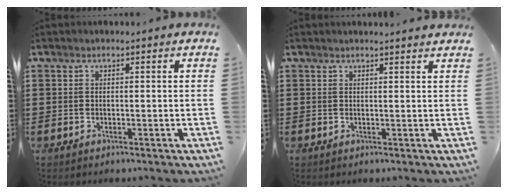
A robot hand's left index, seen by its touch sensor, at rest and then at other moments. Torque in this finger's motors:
{"motor_torque": [0.00, 0.02, 0.00, 0.01]}